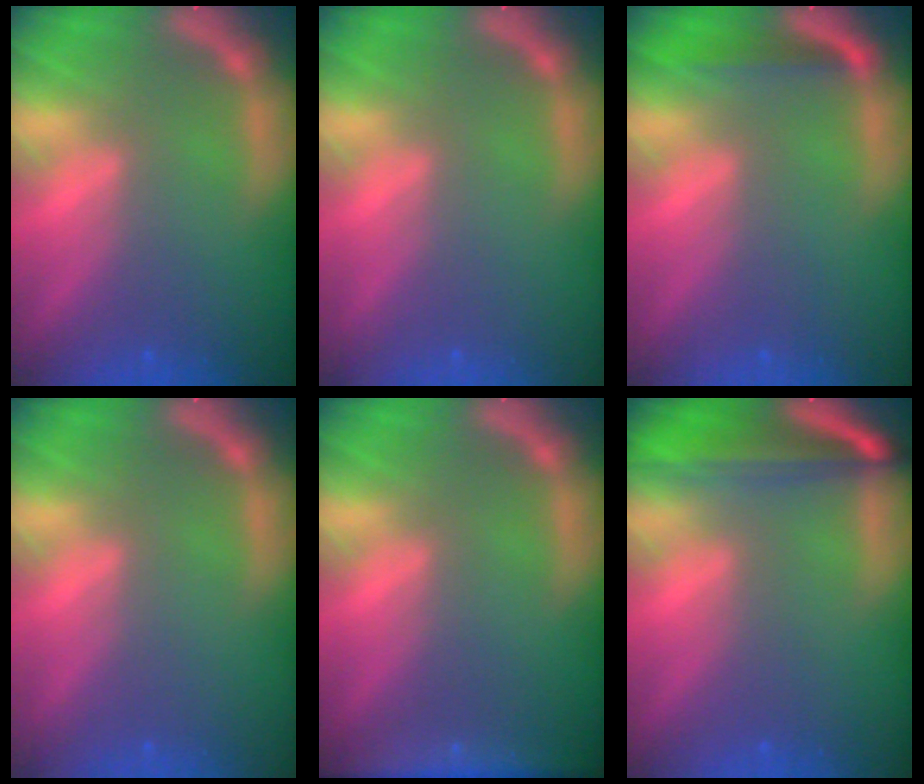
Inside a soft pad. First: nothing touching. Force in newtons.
{"total": 0.0}
{"total": 2.5}
{"total": 0.0}
{"total": 5.5}
{"total": 7.1}